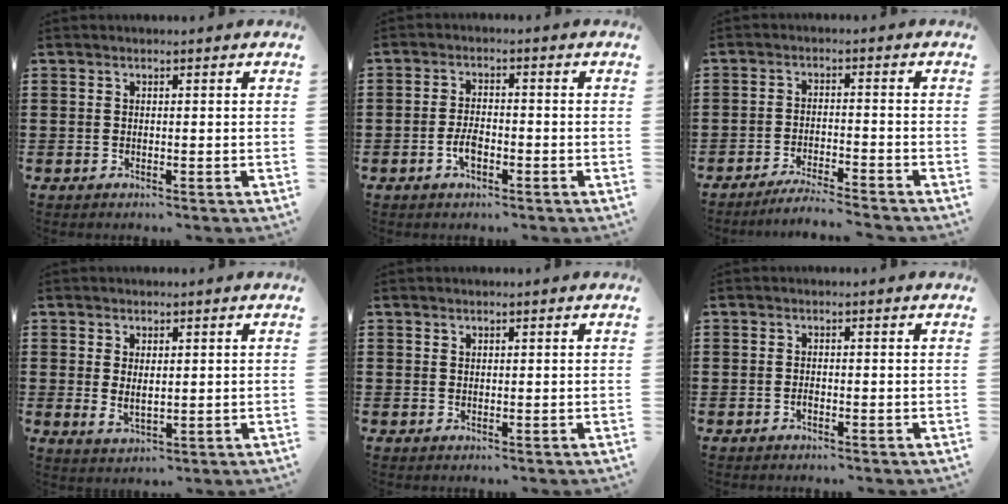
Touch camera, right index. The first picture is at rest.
{"total": 3.4, "force": [-1.5, 1.4, 2.8], "torque": [-0.063, -0.002, -0.029]}
{"total": 3.7, "force": [-3.6, -0.3, 0.9], "torque": [-0.017, -0.003, -0.071]}
{"total": 2.4, "force": [0.7, 1.3, 2.0], "torque": [-0.039, 0.002, 0.014]}
{"total": 0.6, "force": [0.5, 0.4, 0.1], "torque": [-0.003, 0.000, 0.010]}
{"total": 0.7, "force": [-0.4, 0.1, 0.5], "torque": [-0.012, -0.006, -0.007]}